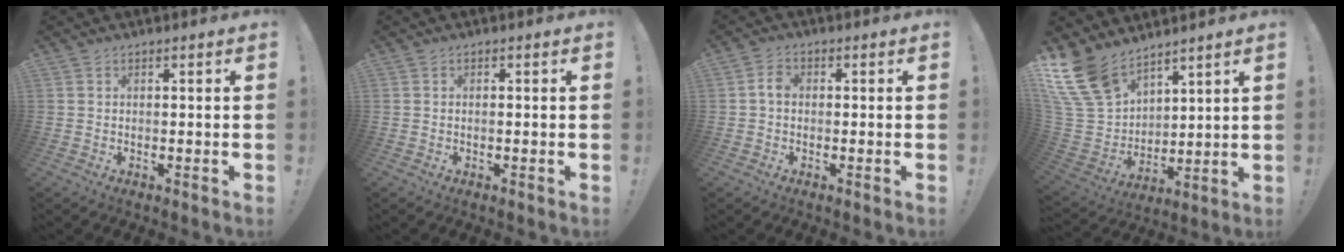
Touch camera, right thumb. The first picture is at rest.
{"total": 0.5, "force": [-0.4, 0.1, 0.4], "torque": [-0.007, -0.001, -0.007]}
{"total": 3.2, "force": [-0.4, 2.2, 2.3], "torque": [-0.045, 0.014, -0.006]}
{"total": 17.3, "force": [12.3, 9.3, 7.7], "torque": [-0.171, -0.086, 0.237]}